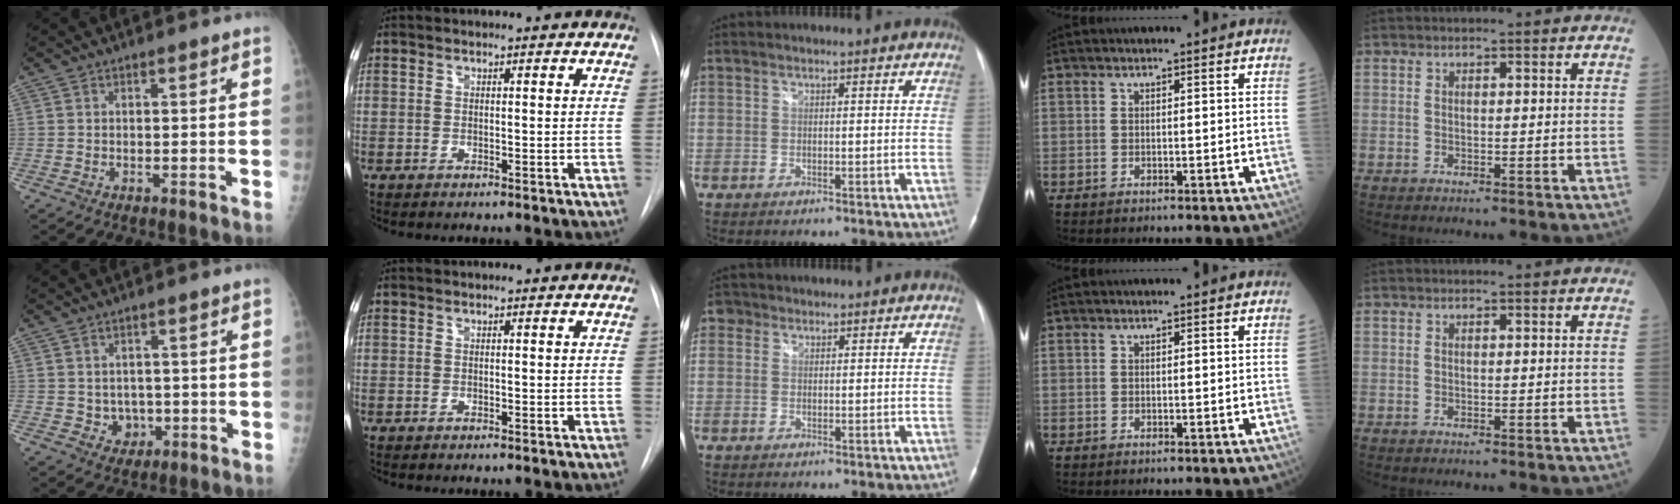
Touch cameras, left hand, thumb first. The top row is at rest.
{"thumb": {"total": 4.0, "force": [-0.3, 3.6, 1.5], "torque": [-0.002, 0.002, 0.004]}, "middle": {"total": 1.8, "force": [0.9, 1.6, 0.3], "torque": [0.001, 0.006, 0.010]}}